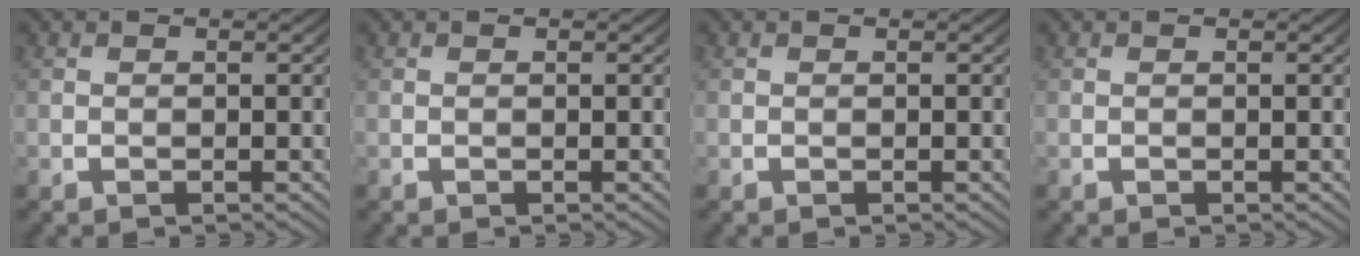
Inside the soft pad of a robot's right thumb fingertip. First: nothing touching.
{"total": 0.0}
{"total": 0.0}
{"total": 0.0}